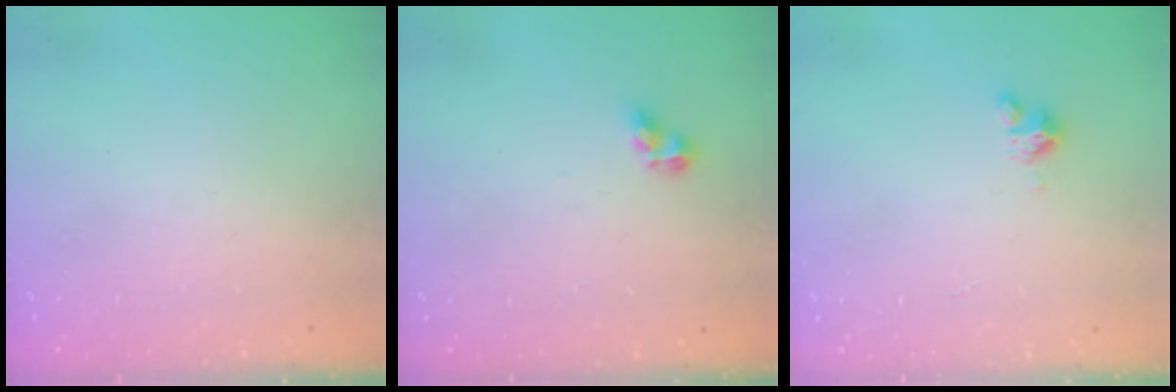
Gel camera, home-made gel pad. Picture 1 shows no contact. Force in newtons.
{"total": 5.4, "press": 5.3, "slide": 0.6}
{"total": 2.5, "press": 2.5, "slide": 0.2}